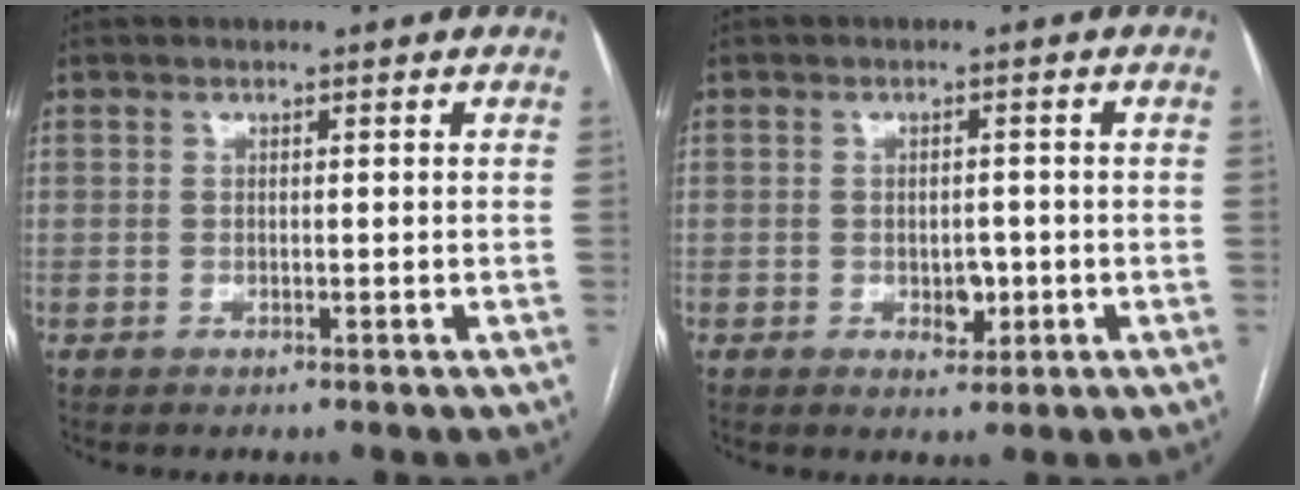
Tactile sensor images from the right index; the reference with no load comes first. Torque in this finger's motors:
{"motor_torque": [0.36, 0.20, 0.09, 0.03]}